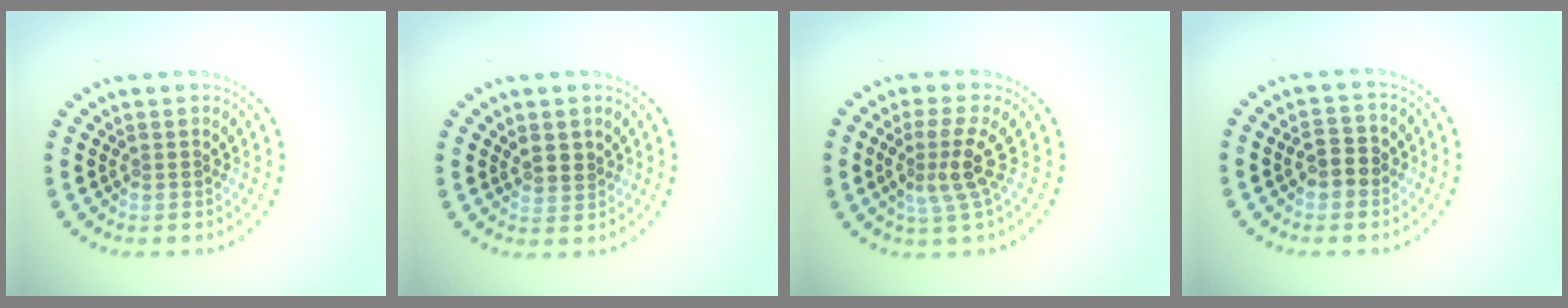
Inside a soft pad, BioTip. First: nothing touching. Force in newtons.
{"total": 1.3, "press": 1.1, "slide": 0.7}
{"total": 3.2, "press": 2.3, "slide": 2.2}
{"total": 2.4, "press": 2.4, "slide": 0.3}